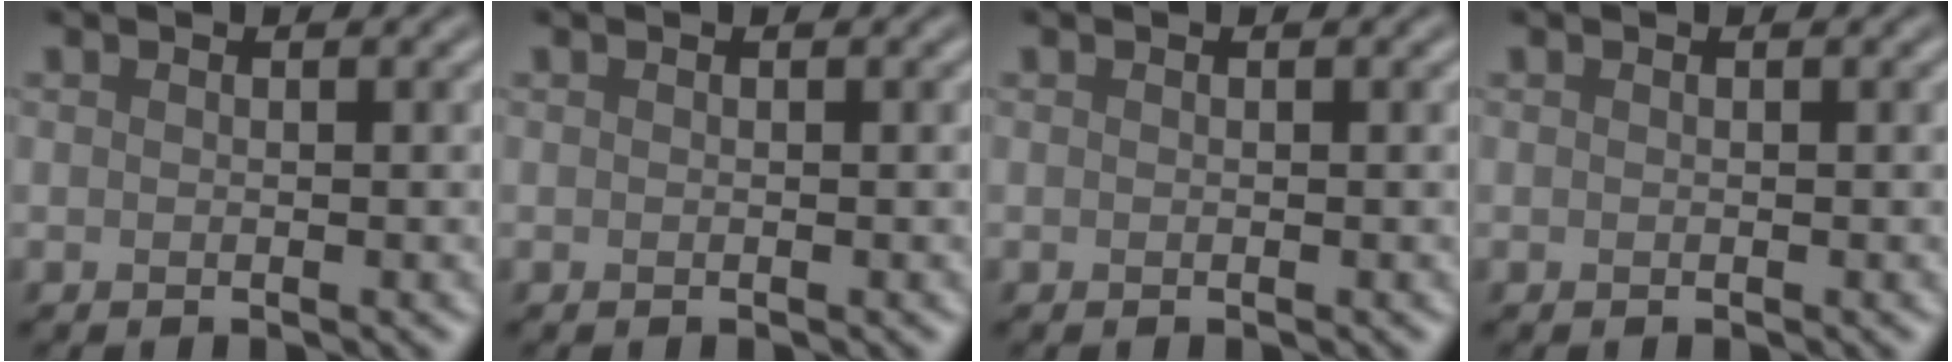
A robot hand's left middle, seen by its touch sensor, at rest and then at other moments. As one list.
[{"total": 0.0}, {"total": 0.0}, {"total": 0.0}]